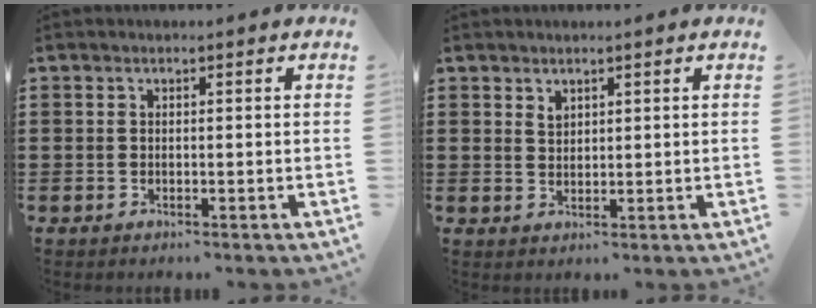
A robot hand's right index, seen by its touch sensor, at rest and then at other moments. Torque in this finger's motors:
{"motor_torque": [0.12, -0.03, 0.04, 0.02]}